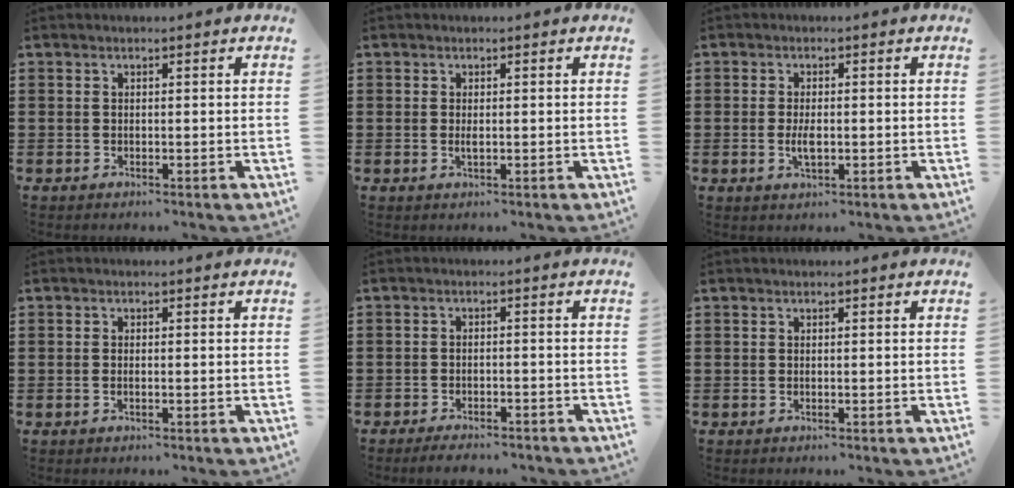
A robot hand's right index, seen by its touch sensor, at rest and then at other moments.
{"total": 1.0, "force": [-0.1, 0.5, 0.9], "torque": [-0.019, 0.000, -0.001]}
{"total": 2.9, "force": [-0.4, 1.2, 2.5], "torque": [-0.055, -0.003, -0.010]}
{"total": 0.6, "force": [-0.2, 0.1, 0.5], "torque": [-0.010, -0.004, -0.003]}
{"total": 2.3, "force": [-2.3, 0.3, 0.3], "torque": [-0.009, 0.001, -0.046]}
{"total": 0.0}